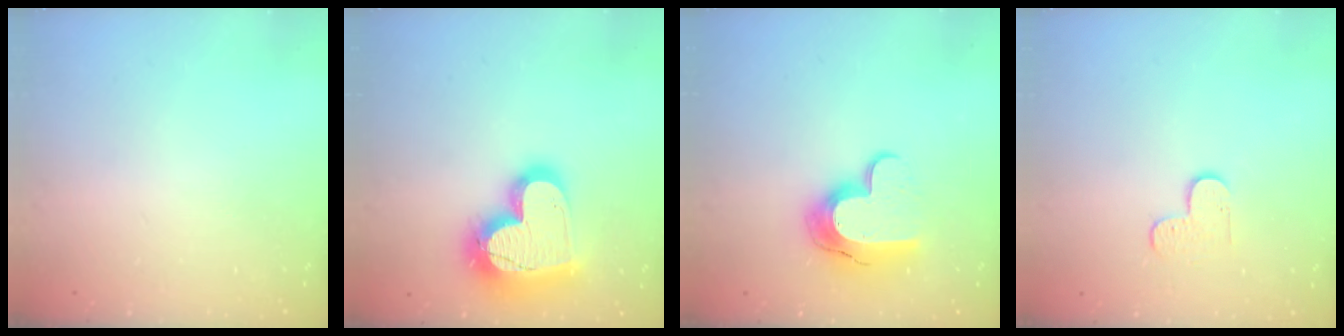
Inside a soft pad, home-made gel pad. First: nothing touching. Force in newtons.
{"total": 21.6, "press": 21.5, "slide": 1.7}
{"total": 13.0, "press": 13.0, "slide": 1.0}
{"total": 3.8, "press": 3.8, "slide": 0.4}